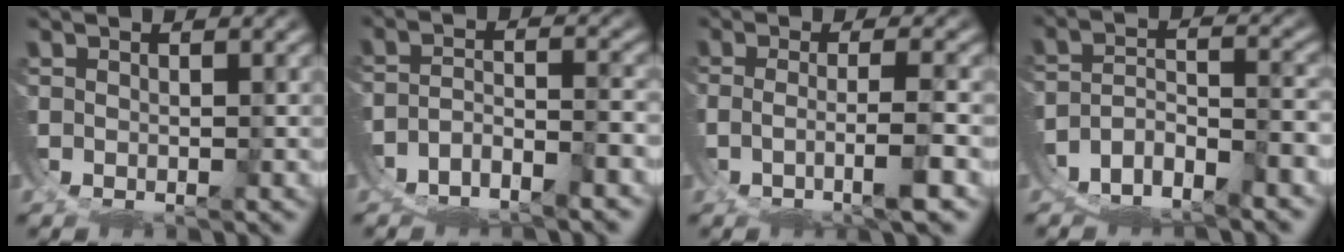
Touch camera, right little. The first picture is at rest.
{"total": 7.7, "force": [-5.3, 5.3, 1.9], "torque": [-0.048, -0.026, -0.087]}
{"total": 4.4, "force": [-0.8, 1.9, 3.9], "torque": [-0.062, -0.005, -0.018]}
{"total": 11.0, "force": [-6.2, 8.6, 2.8], "torque": [-0.088, -0.041, -0.104]}